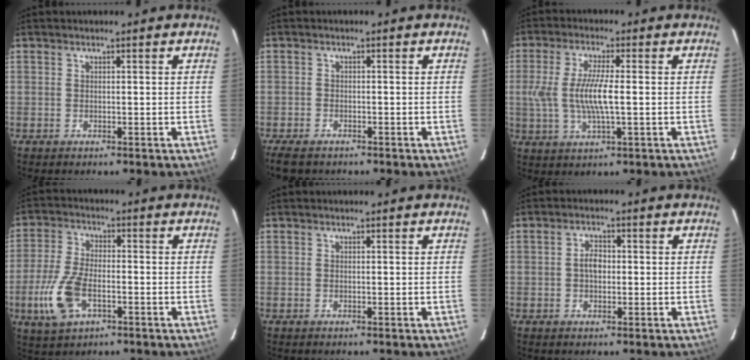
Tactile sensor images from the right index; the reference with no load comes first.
{"total": 5.6, "force": [-4.3, 2.6, 2.3], "torque": [-0.068, -0.016, -0.076]}
{"total": 8.7, "force": [-0.5, 1.7, 8.6], "torque": [-0.171, -0.005, -0.008]}
{"total": 10.4, "force": [-3.8, 5.3, 8.1], "torque": [-0.187, -0.007, -0.071]}
{"total": 0.0}
{"total": 2.8, "force": [-0.2, 1.9, 2.0], "torque": [-0.036, 0.008, -0.004]}